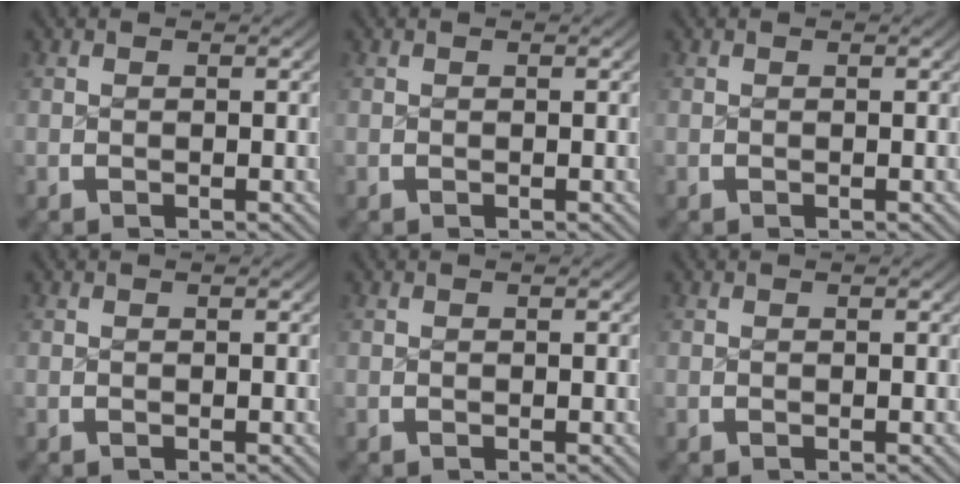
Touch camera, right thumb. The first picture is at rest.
{"total": 0.0}
{"total": 0.0}
{"total": 0.0}
{"total": 0.0}
{"total": 0.0}